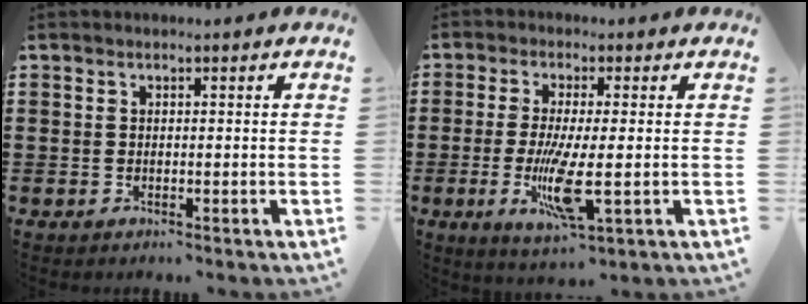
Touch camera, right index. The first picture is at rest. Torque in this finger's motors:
{"motor_torque": [2.14, 0.00, 0.82, 0.21]}